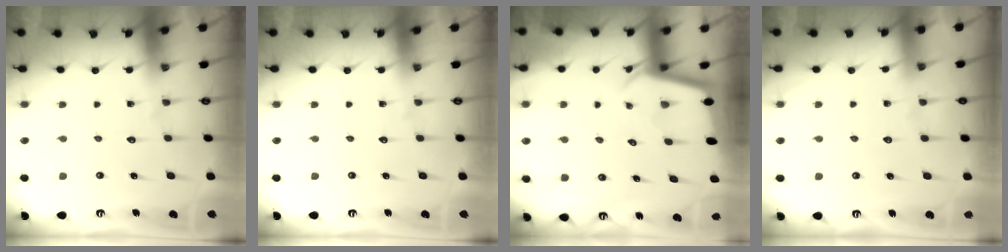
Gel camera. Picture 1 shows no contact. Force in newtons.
{"total": 0.0}
{"total": 2.2, "press": 2.2, "slide": 0.1}
{"total": 1.6, "press": 1.6, "slide": 0.3}